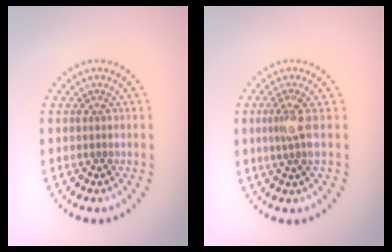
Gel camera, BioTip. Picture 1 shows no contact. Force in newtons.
{"total": 2.0, "press": 1.6, "slide": 1.2}